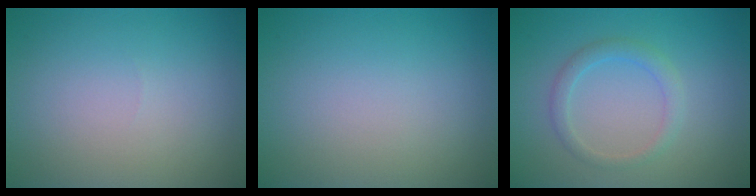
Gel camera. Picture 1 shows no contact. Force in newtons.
{"total": 0.0}
{"total": 1.8, "press": 1.8, "slide": 0.0}